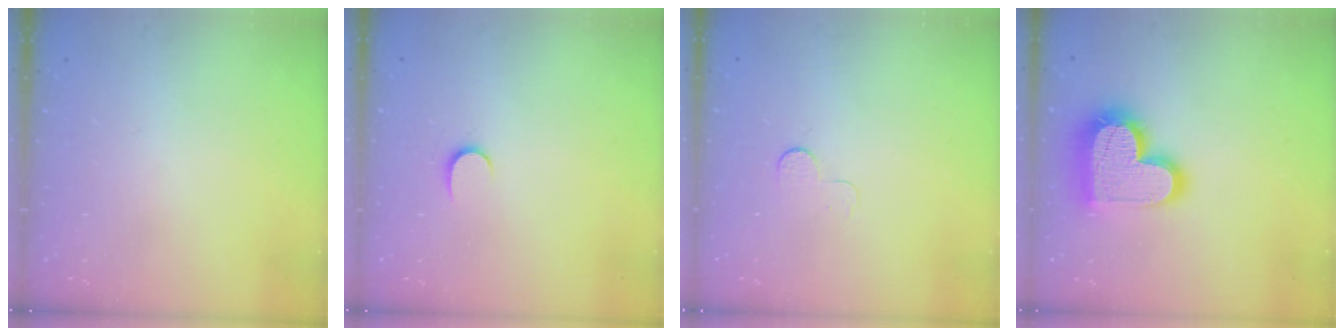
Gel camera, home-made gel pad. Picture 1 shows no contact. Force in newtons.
{"total": 3.8, "press": 3.8, "slide": 0.4}
{"total": 3.2, "press": 3.1, "slide": 0.3}
{"total": 19.8, "press": 19.7, "slide": 1.3}